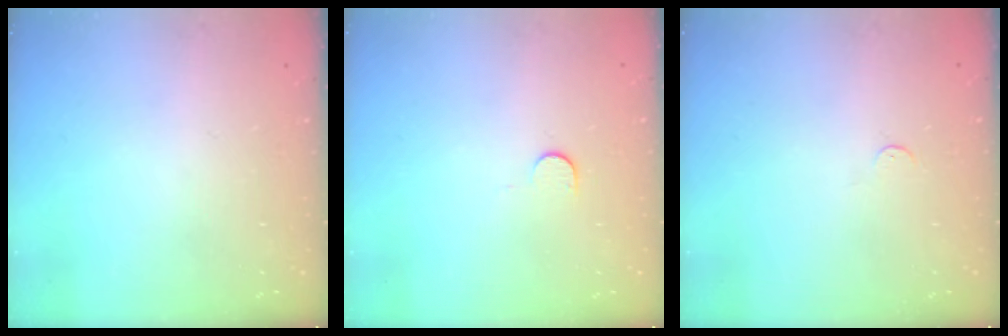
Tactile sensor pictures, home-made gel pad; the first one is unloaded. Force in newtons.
{"total": 6.1, "press": 6.1, "slide": 0.6}
{"total": 3.2, "press": 3.2, "slide": 0.2}